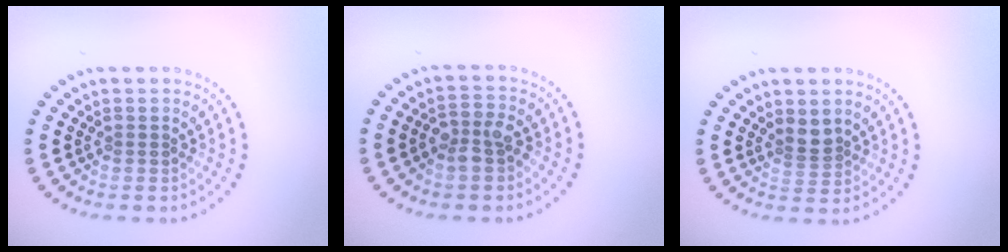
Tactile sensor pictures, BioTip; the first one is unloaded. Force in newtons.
{"total": 2.7, "press": 2.6, "slide": 0.8}
{"total": 1.8, "press": 1.5, "slide": 1.1}